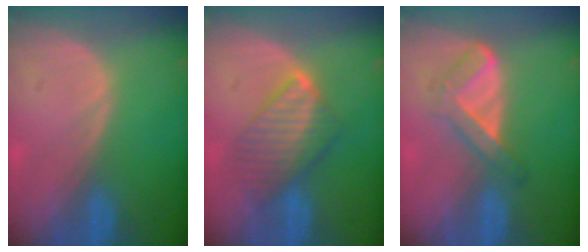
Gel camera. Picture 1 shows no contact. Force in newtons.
{"total": 6.5, "press": 6.4, "slide": 0.9}
{"total": 5.6, "press": 4.7, "slide": 3.0}